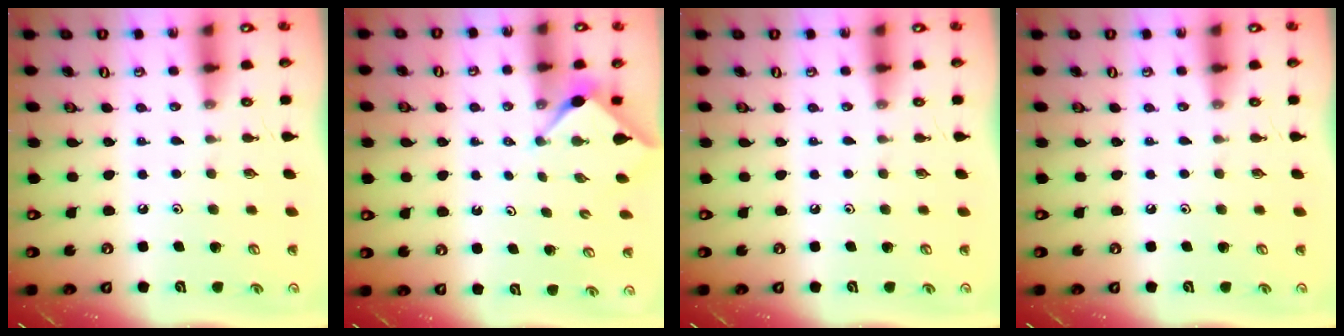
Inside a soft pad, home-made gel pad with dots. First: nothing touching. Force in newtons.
{"total": 3.0, "press": 3.0, "slide": 0.3}
{"total": 0.0}
{"total": 0.0}